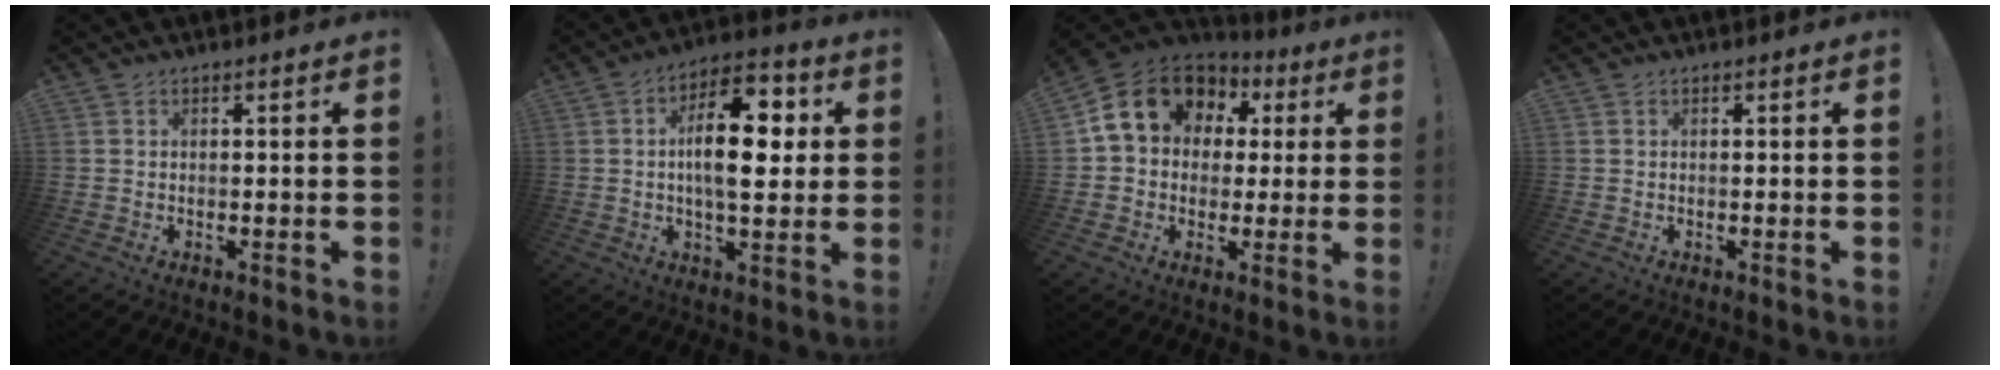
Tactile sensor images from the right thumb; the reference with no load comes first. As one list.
[{"total": 16.2, "force": [1.5, 8.0, 14.1], "torque": [-0.207, 0.008, 0.022]}, {"total": 15.5, "force": [5.6, 12.2, 7.9], "torque": [-0.117, -0.015, 0.113]}, {"total": 0.0}]